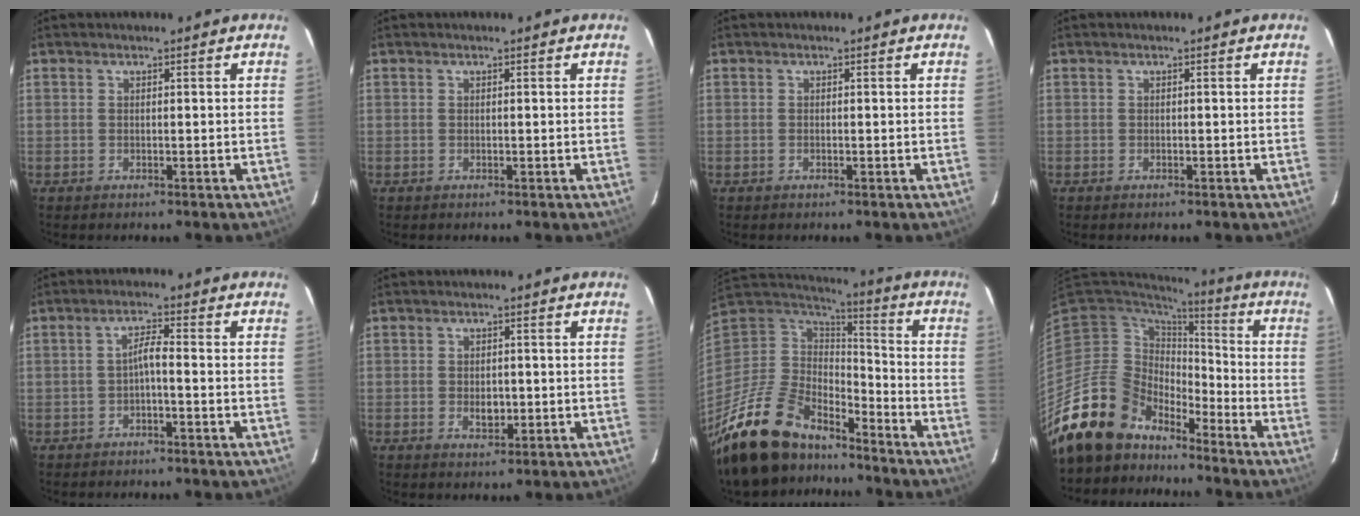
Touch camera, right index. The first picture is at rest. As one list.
[{"total": 0.0}, {"total": 0.0}, {"total": 0.0}, {"total": 2.4, "force": [-1.1, 0.2, 2.1], "torque": [-0.043, 0.008, -0.020]}, {"total": 3.2, "force": [-0.6, 2.2, 2.3], "torque": [-0.039, -0.001, -0.008]}, {"total": 22.8, "force": [-17.2, 10.3, 11.0], "torque": [-0.250, -0.016, -0.299]}, {"total": 14.2, "force": [-12.0, 7.4, 1.7], "torque": [-0.052, 0.027, -0.215]}]